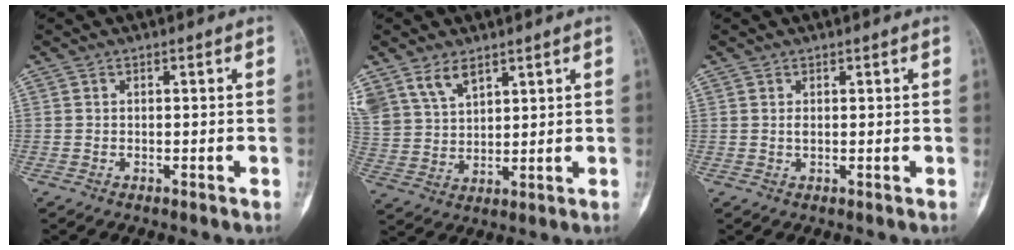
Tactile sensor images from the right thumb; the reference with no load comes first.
{"total": 8.5, "force": [5.7, 4.8, 4.0], "torque": [-0.063, -0.012, 0.123]}
{"total": 0.8, "force": [0.3, 0.5, 0.6], "torque": [-0.005, 0.003, 0.004]}